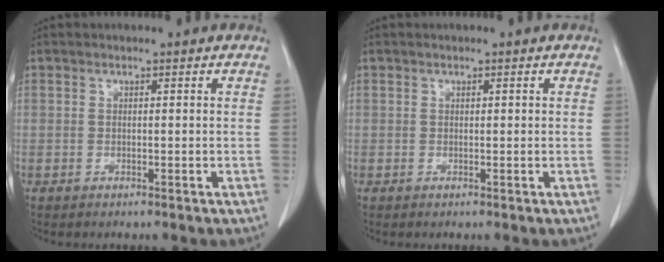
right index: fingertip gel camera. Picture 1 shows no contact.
{"total": 0.0}